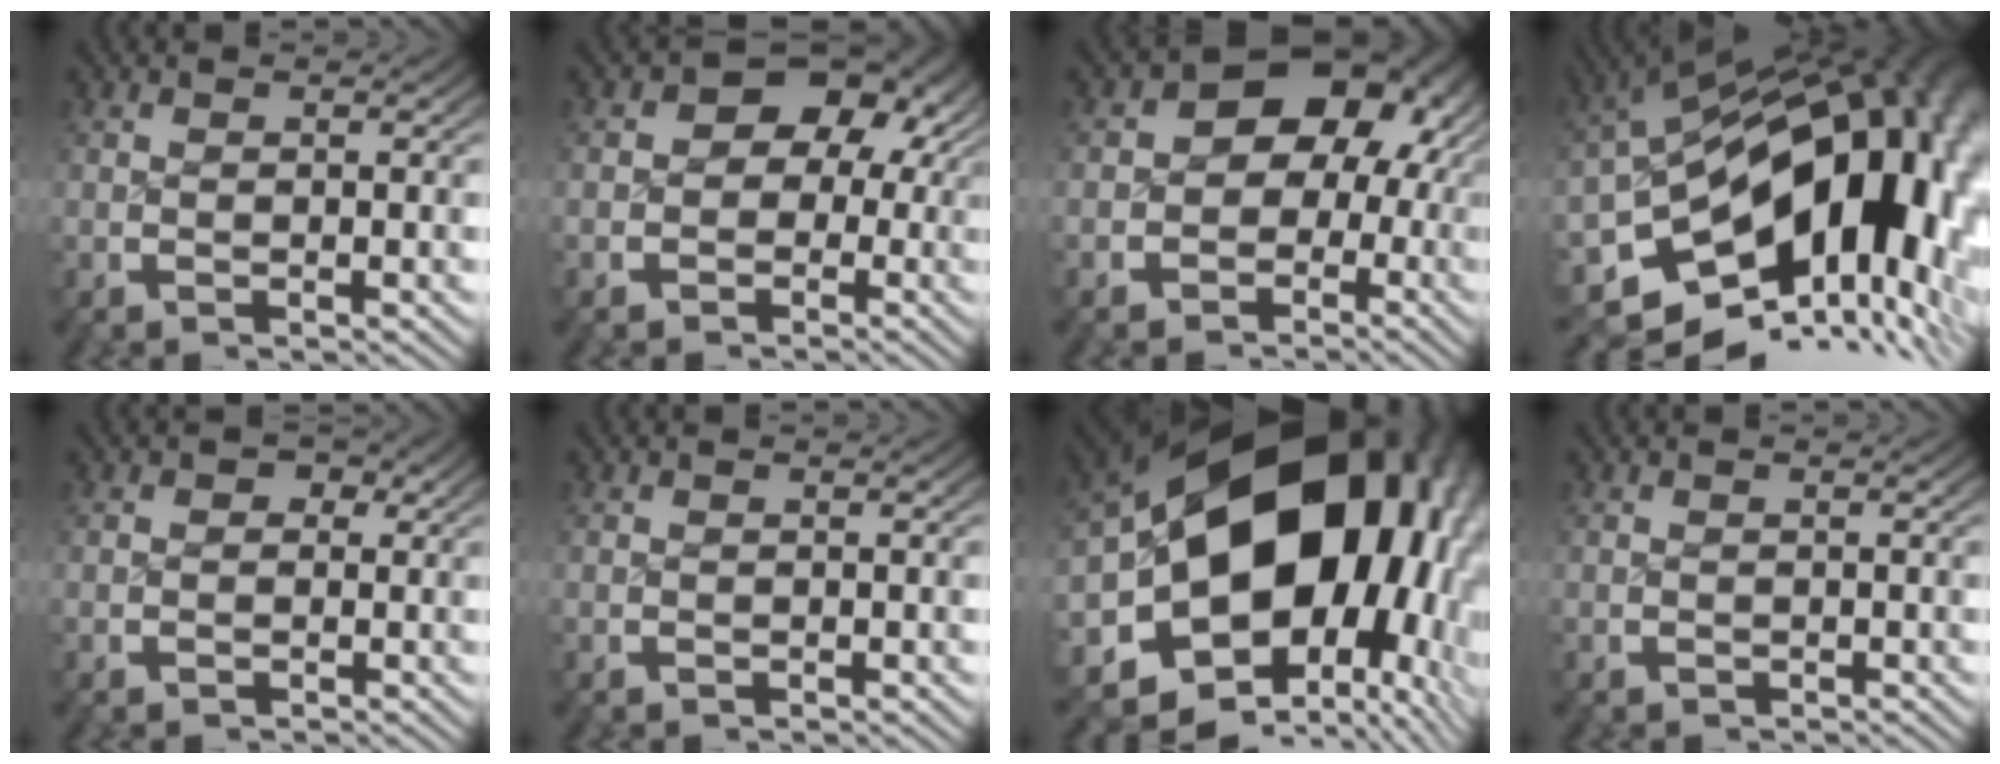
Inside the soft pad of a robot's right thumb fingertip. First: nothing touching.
{"total": 6.2, "force": [1.3, 5.0, 3.4], "torque": [-0.042, 0.002, 0.009]}
{"total": 8.0, "force": [0.9, 6.3, 4.8], "torque": [-0.062, 0.001, 0.002]}
{"total": 24.9, "force": [-2.9, 15.3, 19.5], "torque": [-0.282, -0.032, -0.028]}
{"total": 1.5, "force": [0.3, 1.5, 0.1], "torque": [0.004, -0.009, 0.004]}
{"total": 0.0}
{"total": 27.6, "force": [0.6, 18.7, 20.3], "torque": [-0.353, -0.038, 0.016]}
{"total": 0.5, "force": [0.0, -0.1, -0.5], "torque": [0.009, 0.001, -0.001]}